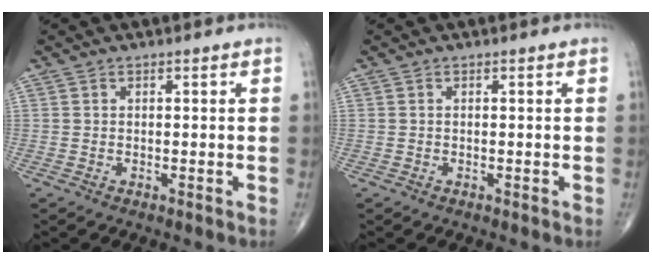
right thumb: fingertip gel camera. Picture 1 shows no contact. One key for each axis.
{"total": 0.0}